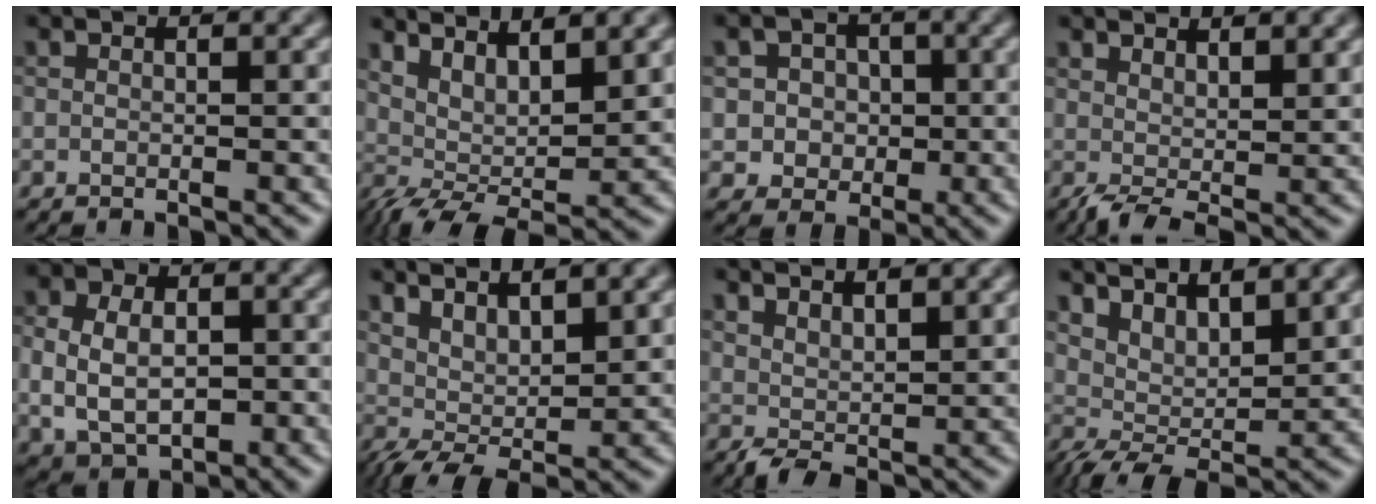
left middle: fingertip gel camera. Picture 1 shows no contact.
{"total": 5.1, "force": [2.6, 1.6, 4.1], "torque": [-0.071, -0.005, 0.051]}
{"total": 4.0, "force": [0.4, 3.7, 1.3], "torque": [-0.008, 0.010, -0.001]}
{"total": 2.9, "force": [1.5, 1.1, 2.3], "torque": [-0.038, 0.000, 0.026]}
{"total": 7.6, "force": [-0.2, 5.7, 4.9], "torque": [-0.079, 0.005, -0.006]}
{"total": 4.1, "force": [2.5, 1.2, 3.1], "torque": [-0.055, -0.005, 0.049]}
{"total": 2.8, "force": [2.2, 0.9, 1.4], "torque": [-0.029, -0.001, 0.044]}
{"total": 5.1, "force": [3.7, 1.5, 3.1], "torque": [-0.057, -0.001, 0.067]}